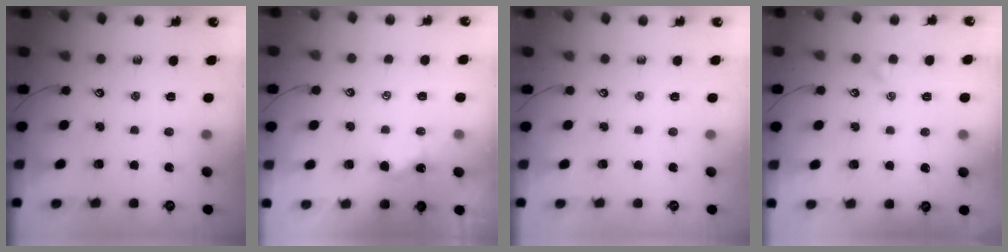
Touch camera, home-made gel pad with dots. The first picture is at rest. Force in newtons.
{"total": 1.1, "press": 1.0, "slide": 0.4}
{"total": 0.0}
{"total": 1.2, "press": 1.2, "slide": 0.4}